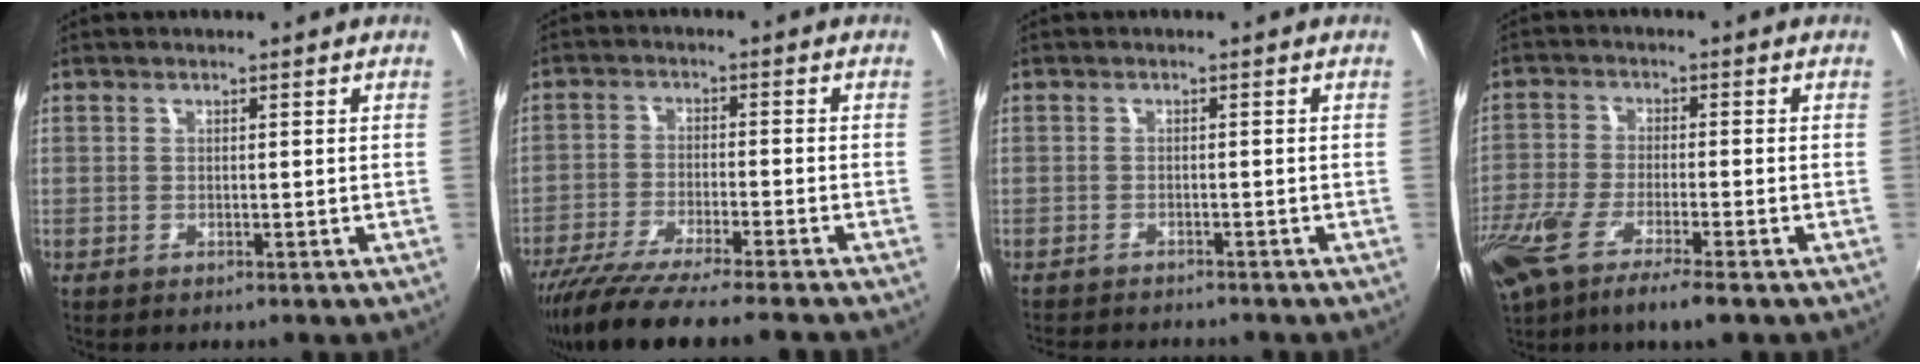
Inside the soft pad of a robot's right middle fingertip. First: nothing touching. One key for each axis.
{"total": 12.5, "fx": -10.7, "fy": -0.2, "fz": 6.4, "tx": -0.130, "ty": -0.037, "tz": -0.179}
{"total": 5.5, "fx": -5.2, "fy": 1.0, "fz": 1.6, "tx": -0.045, "ty": -0.015, "tz": -0.079}
{"total": 11.8, "fx": -7.8, "fy": 2.3, "fz": 8.5, "tx": -0.194, "ty": -0.045, "tz": -0.151}